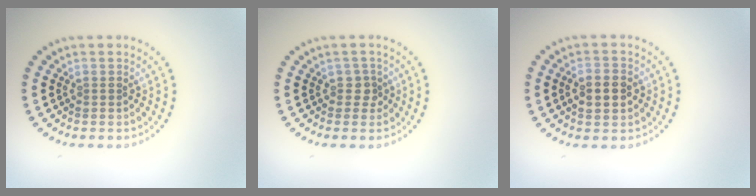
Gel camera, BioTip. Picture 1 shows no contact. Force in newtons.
{"total": 1.2, "press": 1.0, "slide": 0.6}
{"total": 3.4, "press": 3.4, "slide": 0.2}